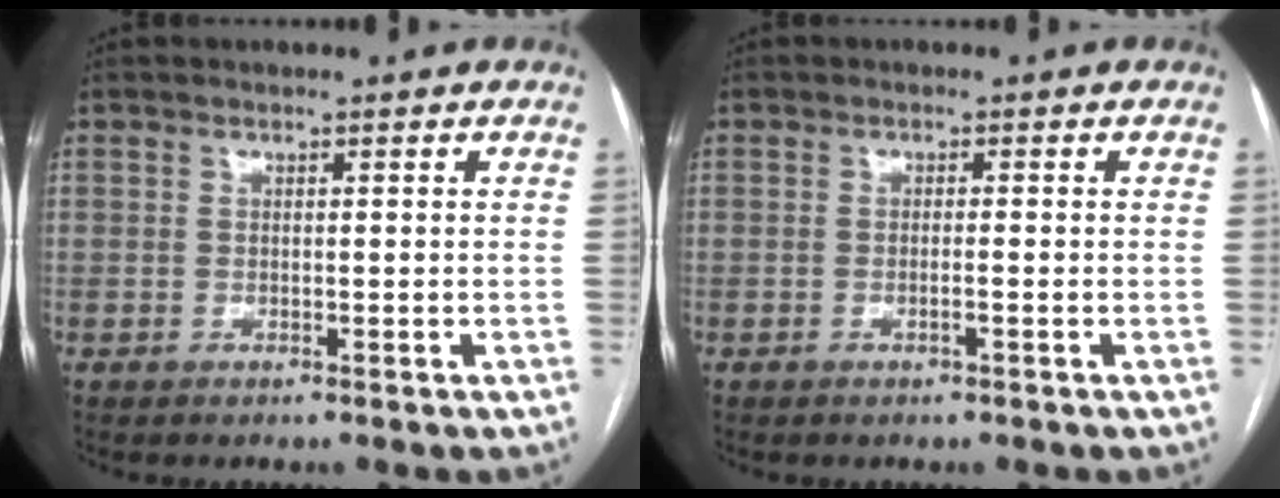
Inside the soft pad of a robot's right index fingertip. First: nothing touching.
{"total": 1.0, "force": [-0.5, -0.1, 0.9], "torque": [-0.018, 0.000, -0.008]}